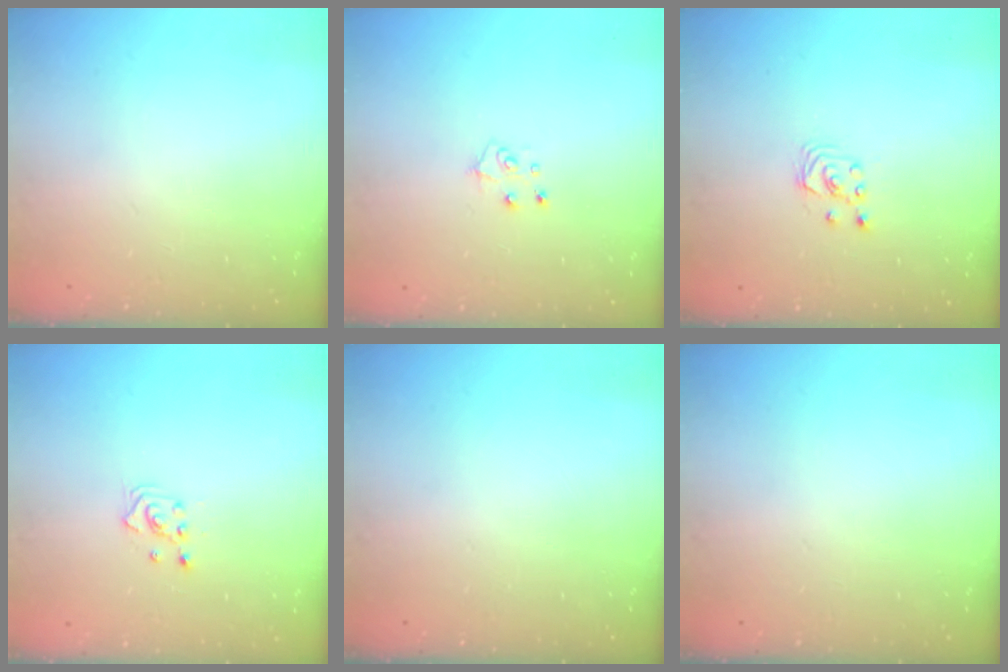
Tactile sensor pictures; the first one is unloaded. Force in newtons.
{"total": 5.6, "press": 5.6, "slide": 0.5}
{"total": 1.8, "press": 1.8, "slide": 0.2}
{"total": 2.3, "press": 2.3, "slide": 0.3}
{"total": 0.0}
{"total": 0.0}